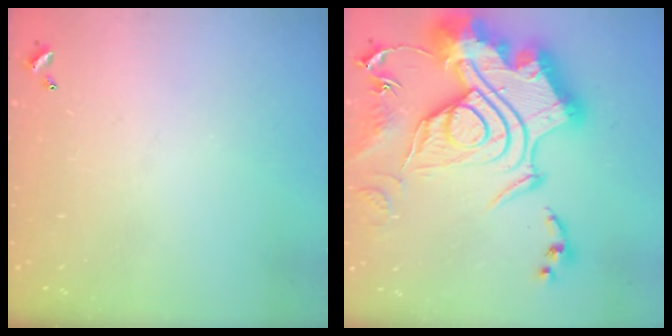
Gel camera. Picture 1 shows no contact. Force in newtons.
{"total": 1.1, "press": 1.1, "slide": 0.0}